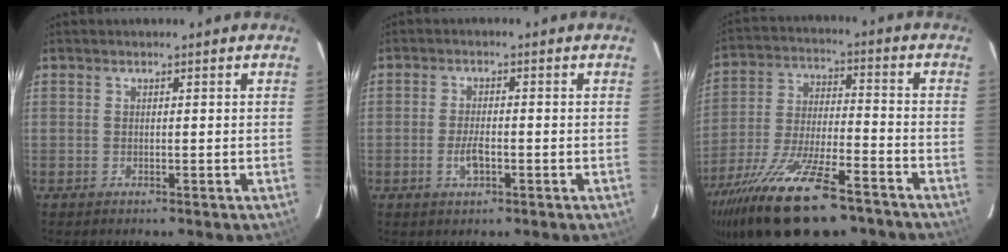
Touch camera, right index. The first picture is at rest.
{"total": 3.4, "force": [-1.4, 1.4, 2.8], "torque": [-0.058, -0.004, -0.024]}
{"total": 22.9, "force": [-16.2, 7.1, 14.5], "torque": [-0.289, -0.050, -0.269]}